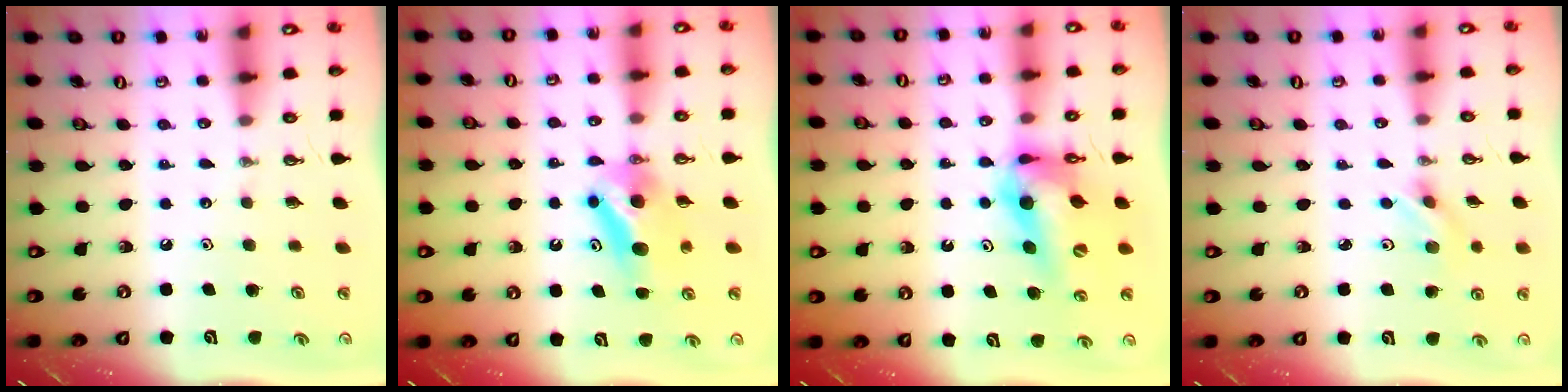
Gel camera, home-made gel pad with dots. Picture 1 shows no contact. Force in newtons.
{"total": 7.9, "press": 5.4, "slide": 5.7}
{"total": 12.9, "press": 12.8, "slide": 1.1}
{"total": 2.9, "press": 2.8, "slide": 0.7}